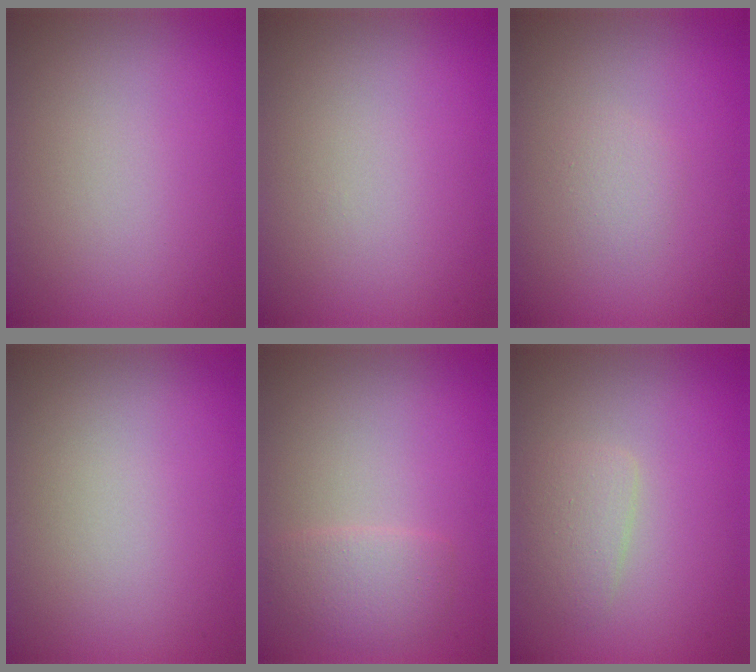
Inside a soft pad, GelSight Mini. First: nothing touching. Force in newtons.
{"total": 0.0}
{"total": 1.0, "press": 1.0, "slide": 0.0}
{"total": 0.0}
{"total": 2.3, "press": 2.2, "slide": 0.1}
{"total": 1.9, "press": 1.9, "slide": 0.0}